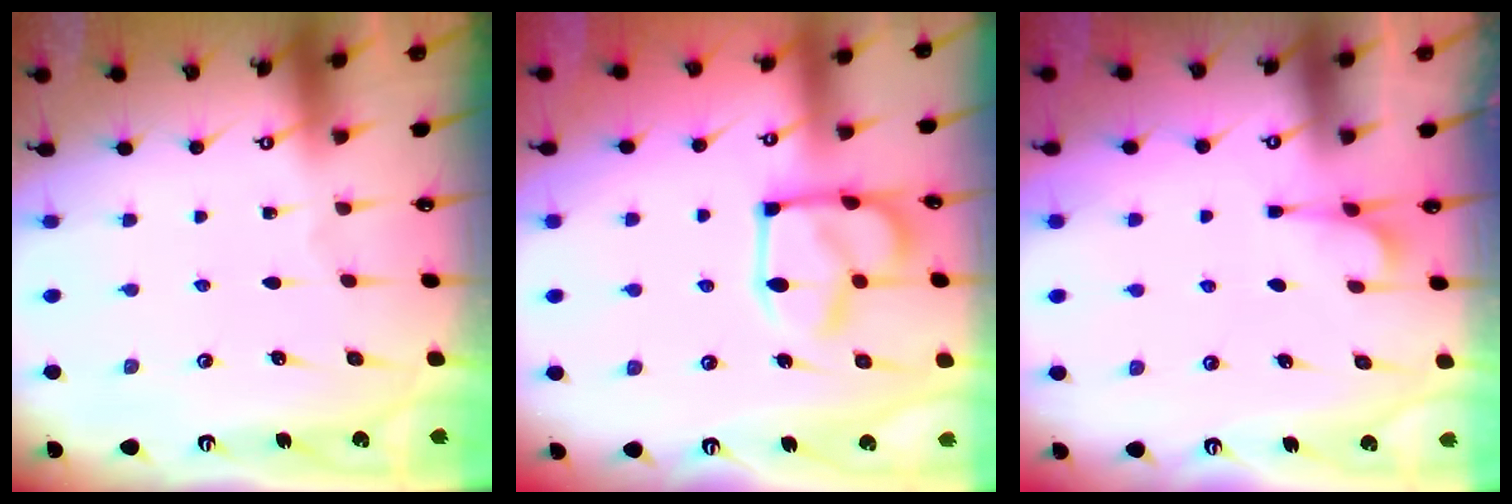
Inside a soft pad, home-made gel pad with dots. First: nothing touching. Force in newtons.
{"total": 7.2, "press": 7.2, "slide": 0.1}
{"total": 2.4, "press": 2.2, "slide": 1.0}